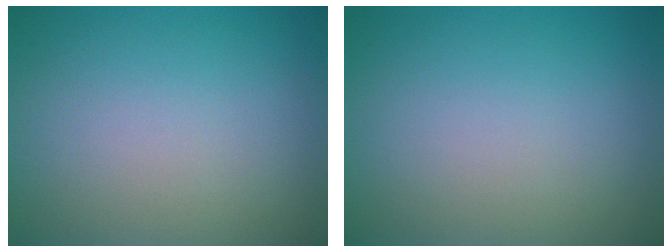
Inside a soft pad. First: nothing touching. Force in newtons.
{"total": 0.0}